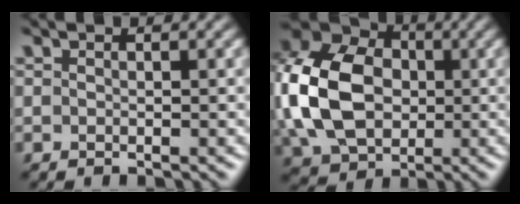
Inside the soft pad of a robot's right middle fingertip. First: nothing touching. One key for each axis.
{"total": 12.9, "fx": 0.0, "fy": 9.7, "fz": 8.6, "tx": -0.216, "ty": 0.007, "tz": 0.002}